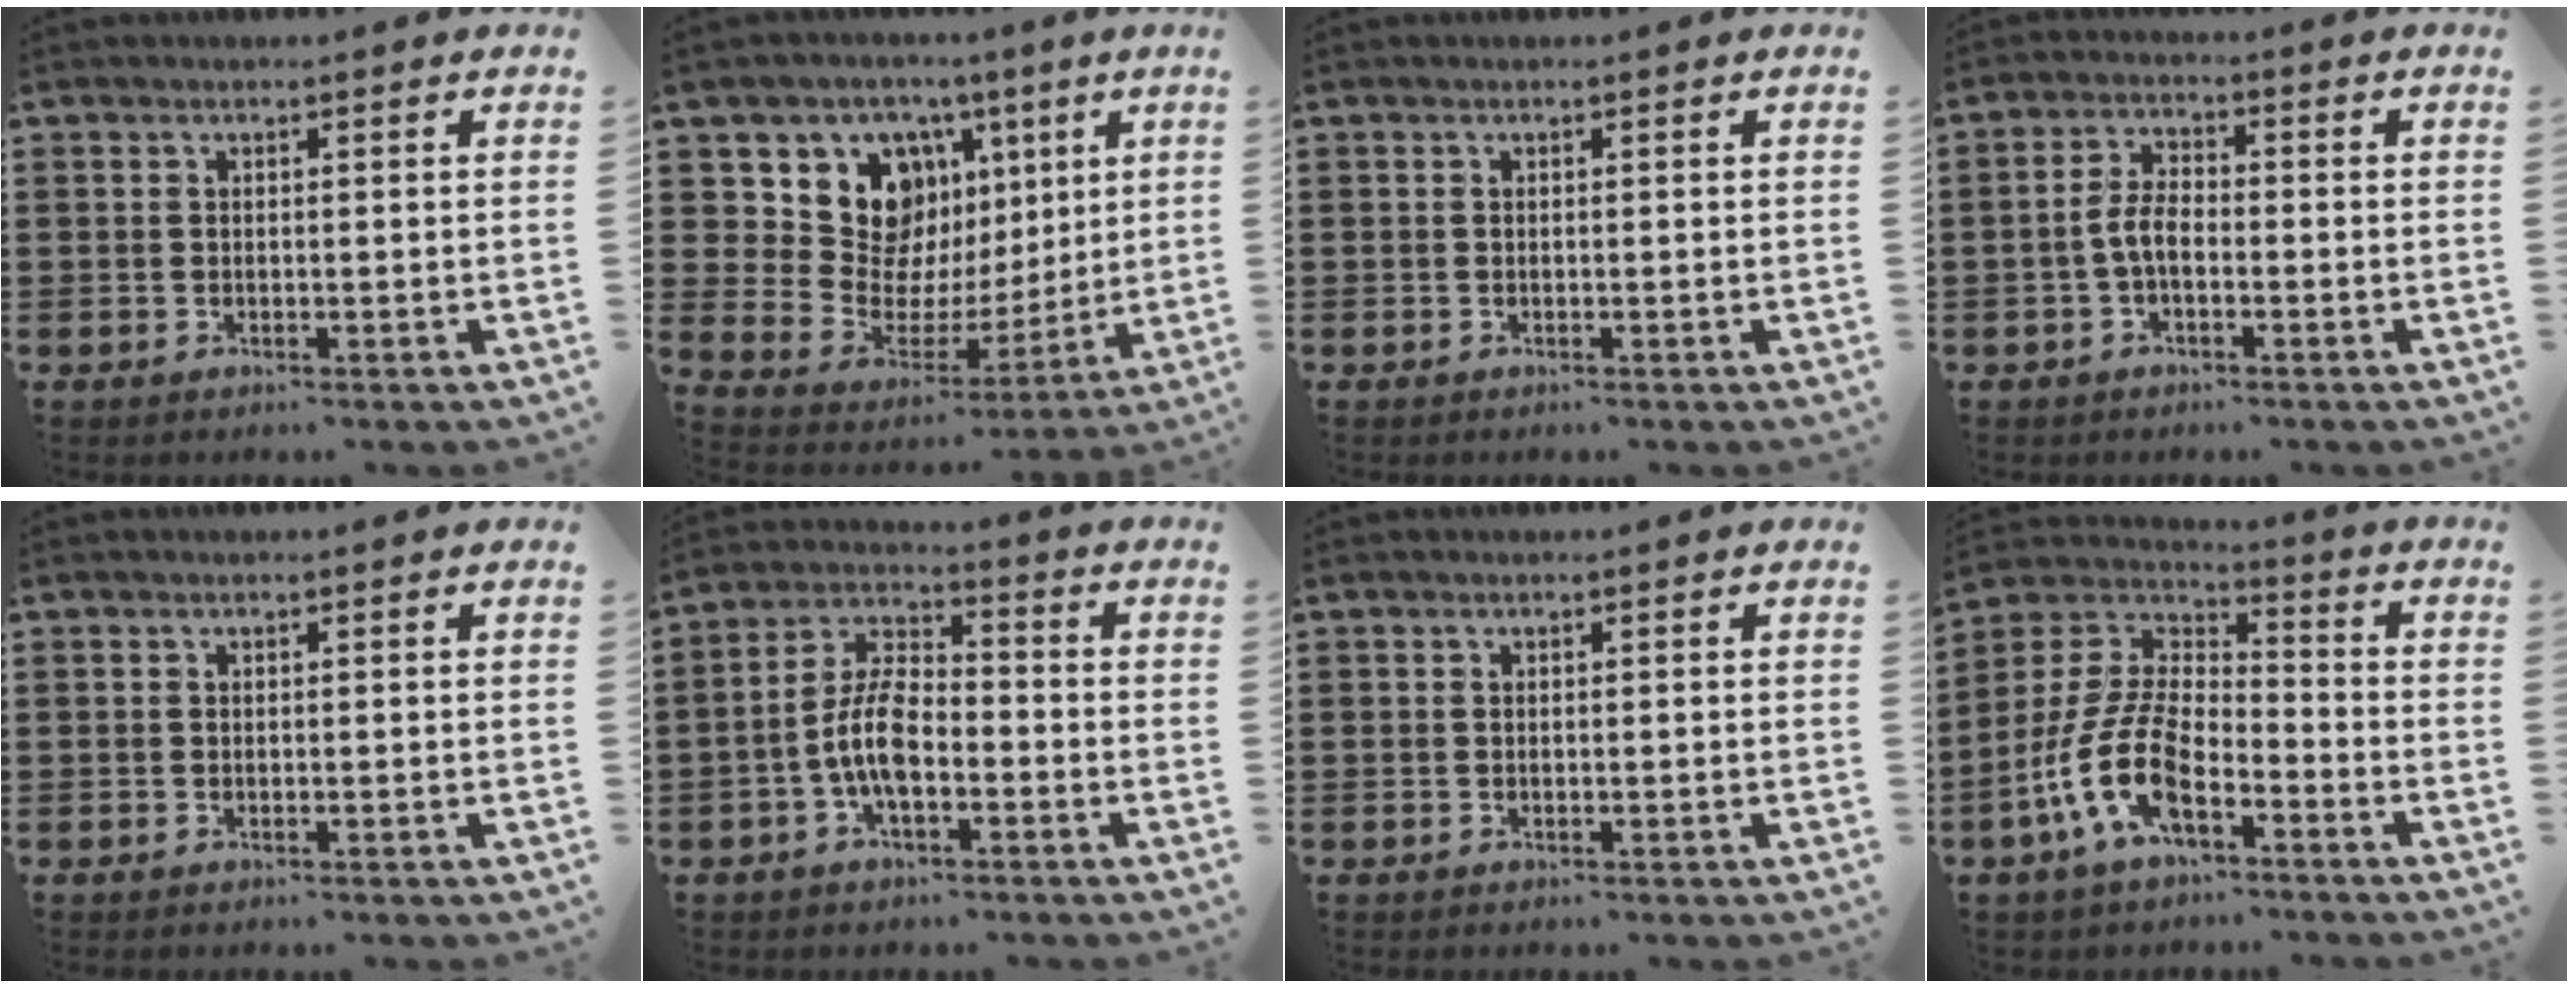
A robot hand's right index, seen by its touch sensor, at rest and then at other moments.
{"total": 11.9, "force": [5.2, 9.7, 4.6], "torque": [-0.114, -0.030, 0.104]}
{"total": 0.0}
{"total": 4.4, "force": [-1.2, 2.1, 3.6], "torque": [-0.085, 0.001, -0.029]}
{"total": 0.0}
{"total": 7.6, "force": [-2.5, 3.5, 6.3], "torque": [-0.153, -0.001, -0.055]}
{"total": 0.0}
{"total": 11.4, "force": [-5.9, 4.8, 8.5], "torque": [-0.227, -0.015, -0.126]}